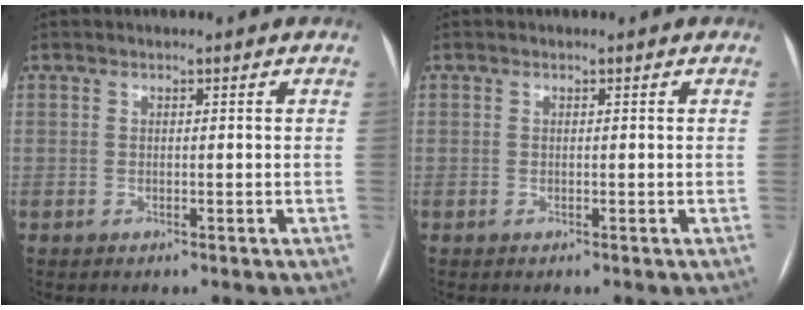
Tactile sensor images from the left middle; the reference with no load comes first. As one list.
[{"total": 0.0}]